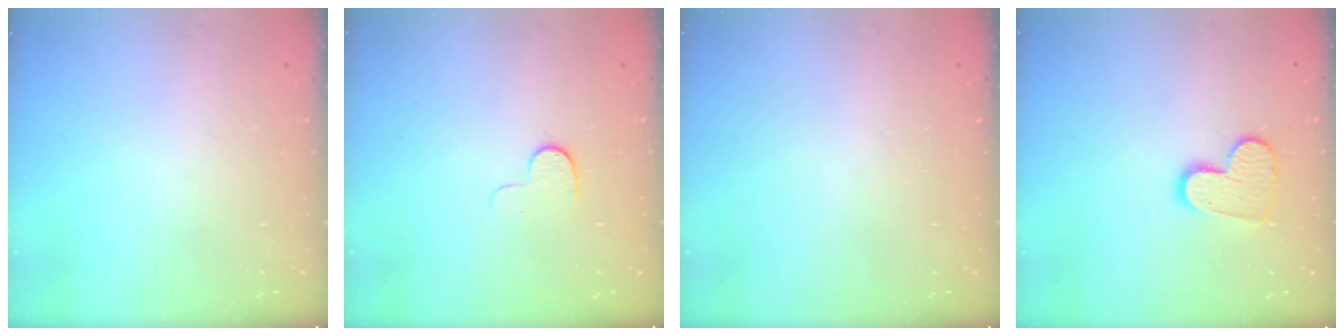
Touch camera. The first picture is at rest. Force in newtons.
{"total": 4.9, "press": 4.8, "slide": 1.2}
{"total": 0.7, "press": 0.7, "slide": 0.1}
{"total": 10.7, "press": 10.6, "slide": 0.8}